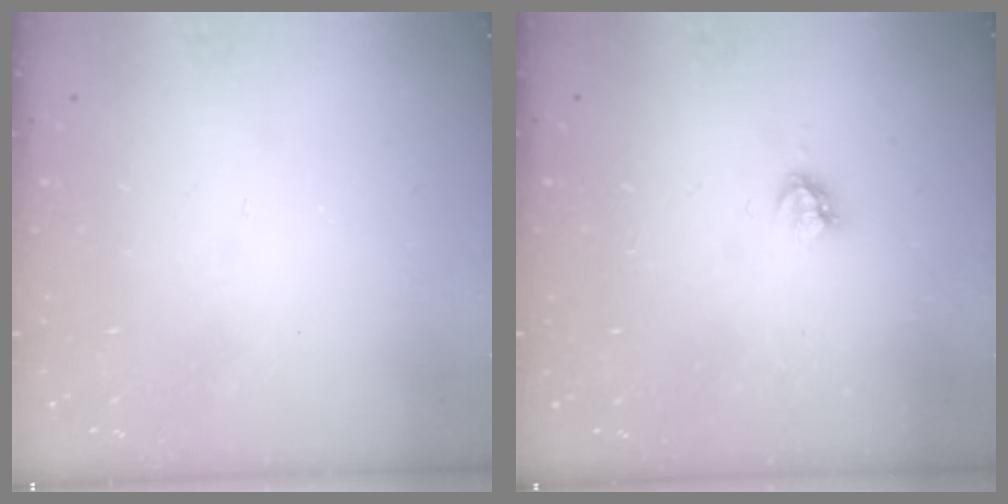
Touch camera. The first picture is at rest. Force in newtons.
{"total": 3.3, "press": 3.3, "slide": 0.1}